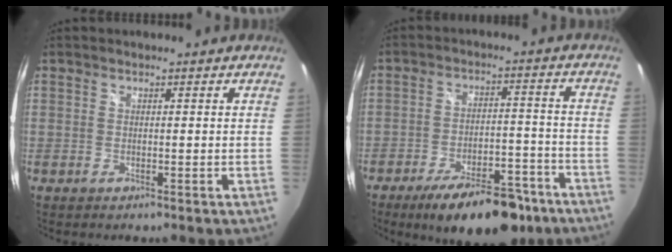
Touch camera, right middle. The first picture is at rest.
{"total": 16.6, "force": [-12.2, 6.2, 9.4], "torque": [-0.153, -0.005, -0.169]}